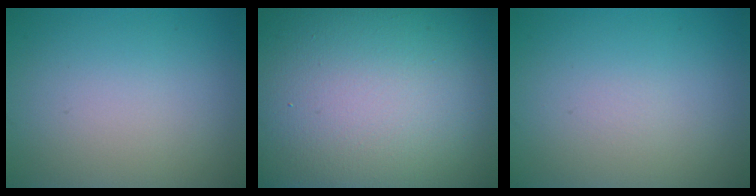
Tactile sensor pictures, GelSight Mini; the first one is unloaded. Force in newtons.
{"total": 30.8, "press": 30.8, "slide": 1.5}
{"total": 0.0}